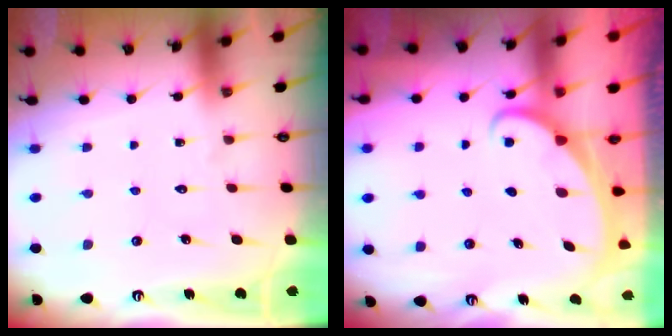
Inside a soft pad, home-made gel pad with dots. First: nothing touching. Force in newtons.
{"total": 1.6, "press": 1.6, "slide": 0.0}